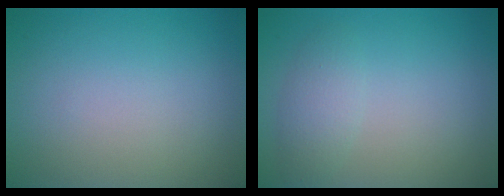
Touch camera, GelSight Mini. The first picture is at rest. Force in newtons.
{"total": 2.0, "press": 2.0, "slide": 0.1}